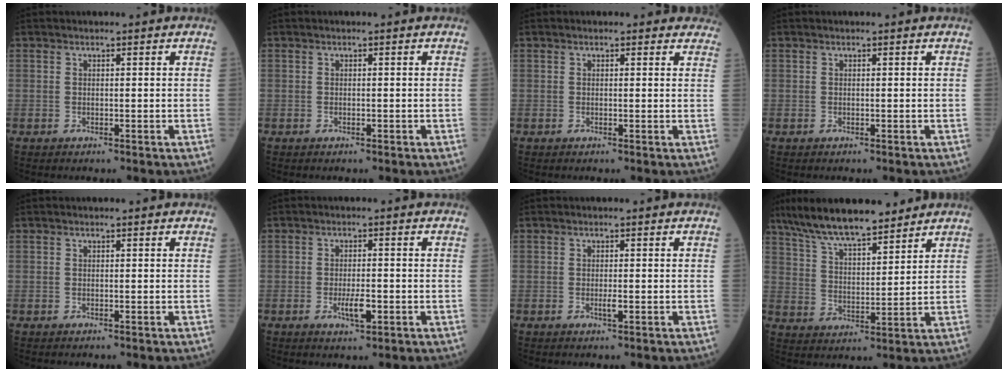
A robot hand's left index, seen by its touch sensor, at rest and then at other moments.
{"total": 0.8, "force": [-0.4, 0.4, 0.5], "torque": [-0.006, 0.002, -0.005]}
{"total": 3.4, "force": [3.1, 1.4, 0.5], "torque": [0.012, -0.001, 0.012]}
{"total": 0.0}
{"total": 0.0}
{"total": 3.3, "force": [-1.2, 0.9, 3.0], "torque": [-0.058, -0.001, -0.017]}
{"total": 1.0, "force": [-0.3, 0.1, 1.0], "torque": [-0.018, -0.002, -0.004]}
{"total": 13.1, "force": [10.9, 2.7, 6.7], "torque": [-0.122, 0.016, 0.196]}